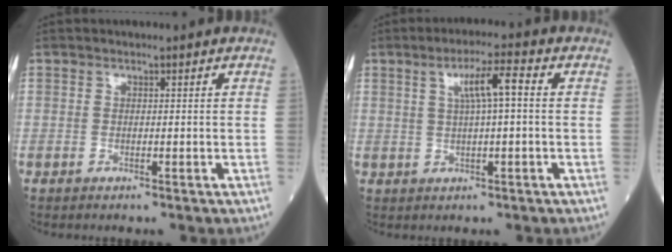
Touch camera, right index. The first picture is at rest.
{"total": 5.3, "force": [1.2, 0.2, 5.1], "torque": [-0.093, 0.011, 0.023]}